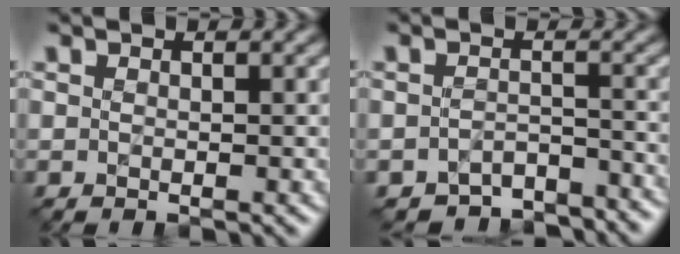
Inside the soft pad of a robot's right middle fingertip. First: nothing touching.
{"total": 4.6, "force": [-4.3, 1.5, 1.0], "torque": [-0.011, -0.011, -0.057]}